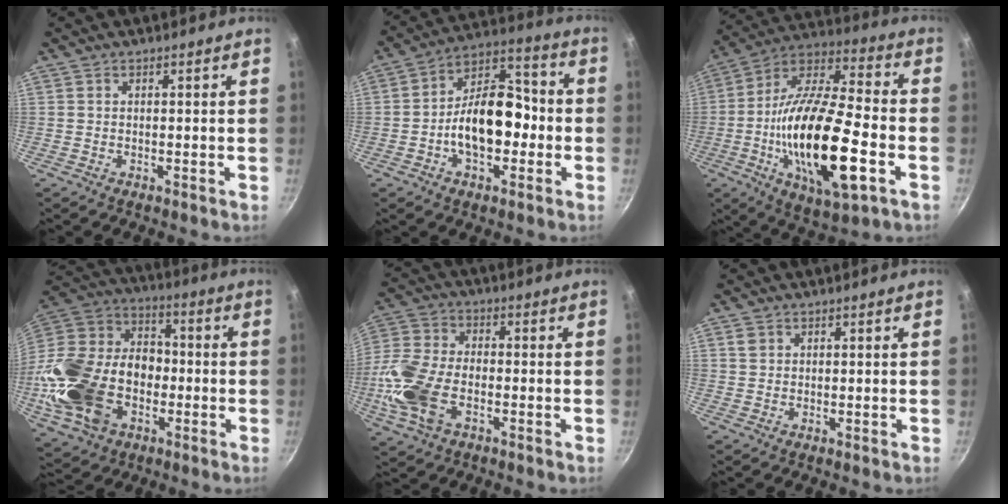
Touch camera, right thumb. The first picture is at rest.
{"total": 15.0, "force": [-2.8, 9.4, 11.4], "torque": [-0.141, 0.055, -0.058]}
{"total": 26.0, "force": [-6.3, 9.4, 23.3], "torque": [-0.417, 0.017, -0.115]}
{"total": 25.4, "force": [-6.6, 17.8, 16.9], "torque": [-0.318, 0.051, -0.116]}
{"total": 13.8, "force": [-4.0, 8.1, 10.5], "torque": [-0.221, 0.022, -0.089]}
{"total": 1.4, "force": [0.5, 1.1, 0.5], "torque": [-0.006, 0.002, 0.008]}